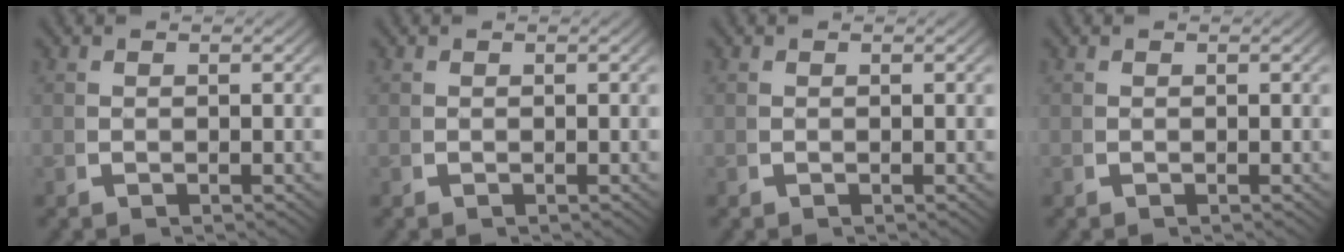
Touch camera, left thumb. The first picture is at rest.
{"total": 0.0}
{"total": 0.0}
{"total": 0.0}